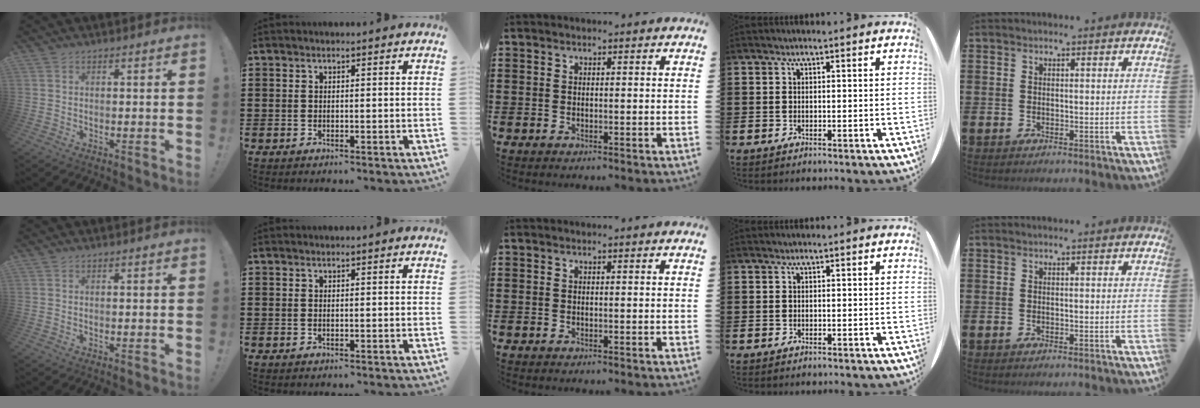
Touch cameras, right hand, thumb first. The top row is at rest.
{}